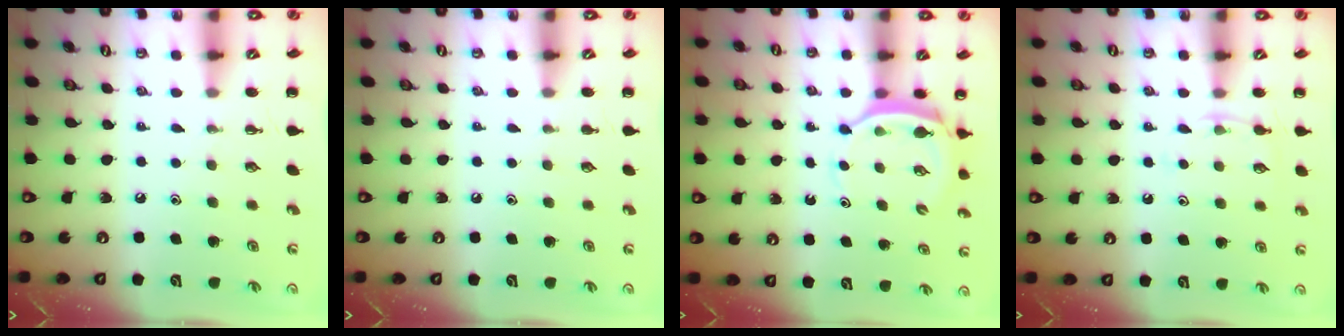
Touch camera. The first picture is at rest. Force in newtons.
{"total": 0.0}
{"total": 4.3, "press": 4.2, "slide": 0.9}
{"total": 4.9, "press": 4.6, "slide": 1.5}